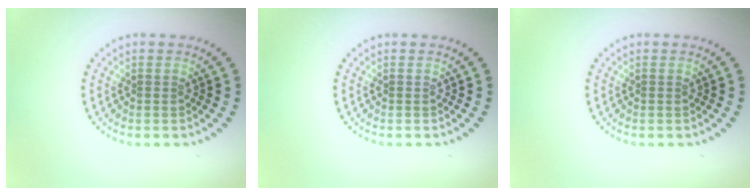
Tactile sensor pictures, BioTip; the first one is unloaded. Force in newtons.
{"total": 0.0}
{"total": 0.0}